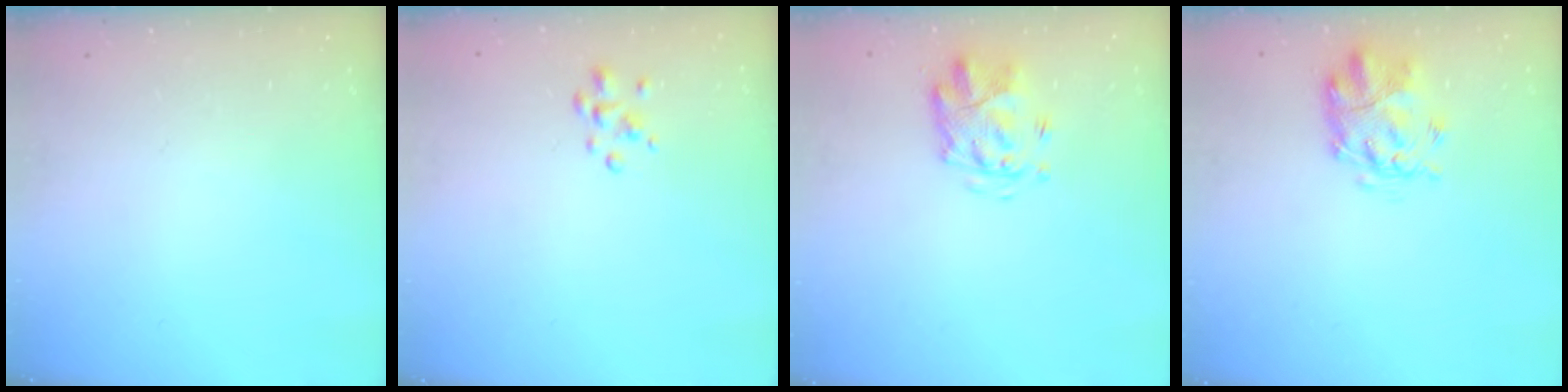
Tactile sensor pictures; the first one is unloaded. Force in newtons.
{"total": 2.5, "press": 2.5, "slide": 0.4}
{"total": 4.5, "press": 4.2, "slide": 1.8}
{"total": 3.9, "press": 3.4, "slide": 1.8}